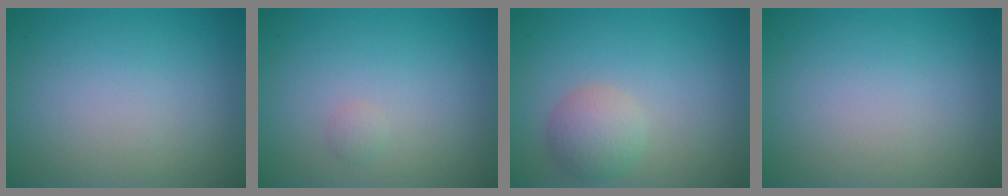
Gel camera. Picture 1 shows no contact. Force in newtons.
{"total": 0.6, "press": 0.6, "slide": 0.0}
{"total": 3.0, "press": 3.0, "slide": 0.1}
{"total": 0.0}